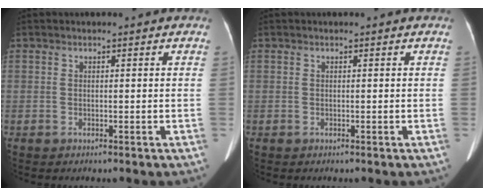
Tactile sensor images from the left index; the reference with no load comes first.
{"total": 0.0}